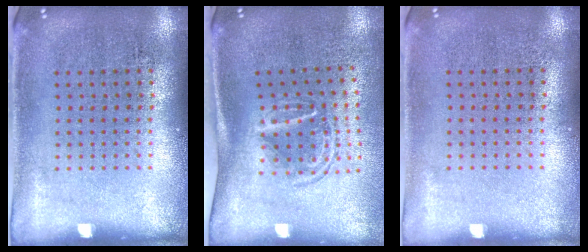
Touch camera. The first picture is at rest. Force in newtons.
{"total": 1.7, "press": 1.1, "slide": 1.3}
{"total": 0.0}